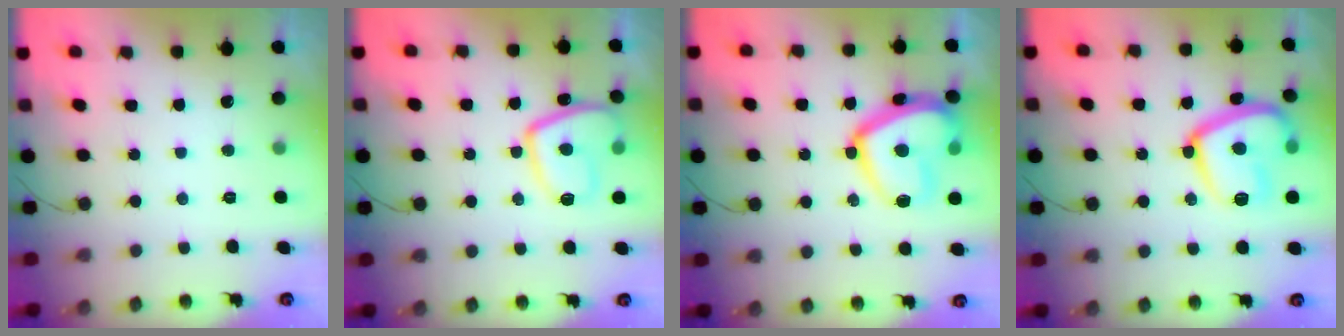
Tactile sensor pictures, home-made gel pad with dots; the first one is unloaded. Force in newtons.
{"total": 12.8, "press": 12.8, "slide": 1.3}
{"total": 18.4, "press": 18.3, "slide": 1.7}
{"total": 17.4, "press": 17.3, "slide": 1.7}